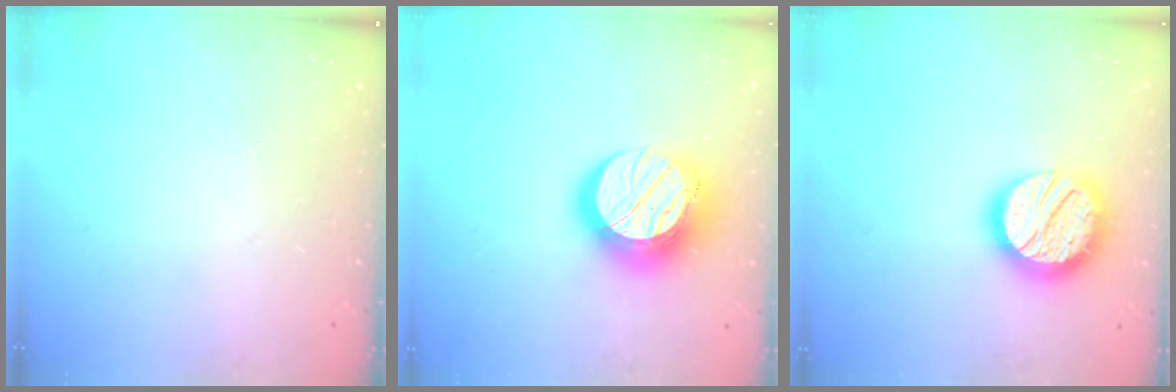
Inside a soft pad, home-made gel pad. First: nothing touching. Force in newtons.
{"total": 17.7, "press": 17.6, "slide": 1.9}
{"total": 20.2, "press": 20.1, "slide": 1.3}